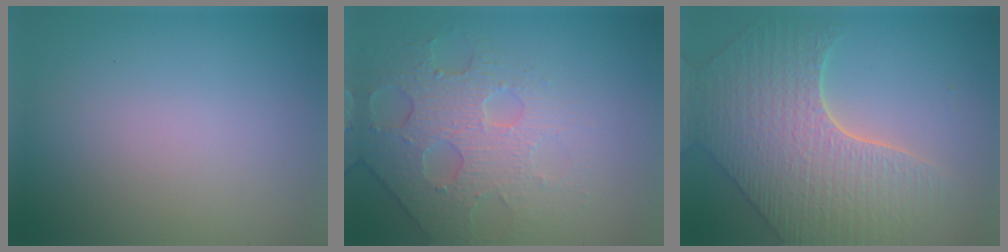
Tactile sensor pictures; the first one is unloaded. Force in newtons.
{"total": 4.4, "press": 4.2, "slide": 1.4}
{"total": 6.4, "press": 5.7, "slide": 3.1}